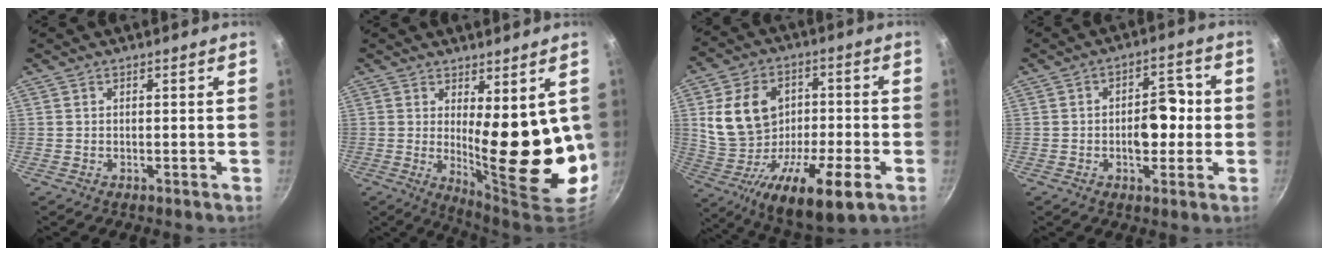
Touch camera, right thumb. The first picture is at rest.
{"total": 16.0, "force": [1.6, 5.7, 14.8], "torque": [-0.182, -0.052, 0.038]}
{"total": 20.5, "force": [-2.4, 12.3, 16.2], "torque": [-0.265, 0.010, -0.038]}
{"total": 7.7, "force": [-0.8, 4.8, 5.9], "torque": [-0.043, 0.016, -0.015]}